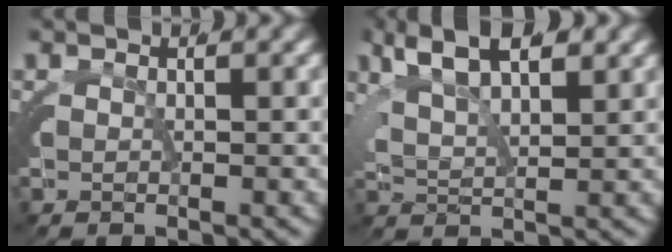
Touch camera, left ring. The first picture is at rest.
{"total": 6.2, "force": [3.5, 3.6, 3.7], "torque": [-0.071, 0.013, 0.048]}